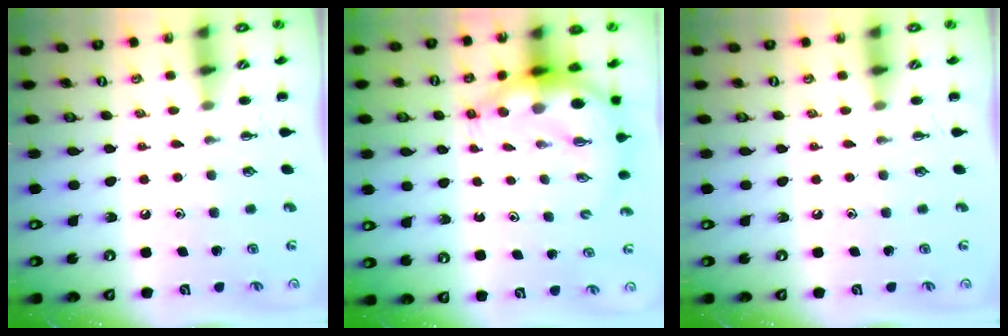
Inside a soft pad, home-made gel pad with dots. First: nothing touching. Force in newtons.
{"total": 6.8, "press": 6.6, "slide": 1.6}
{"total": 0.0}